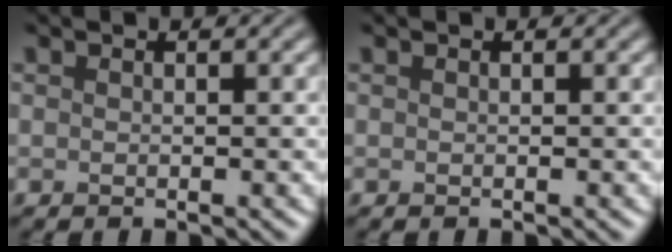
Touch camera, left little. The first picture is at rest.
{"total": 0.0}